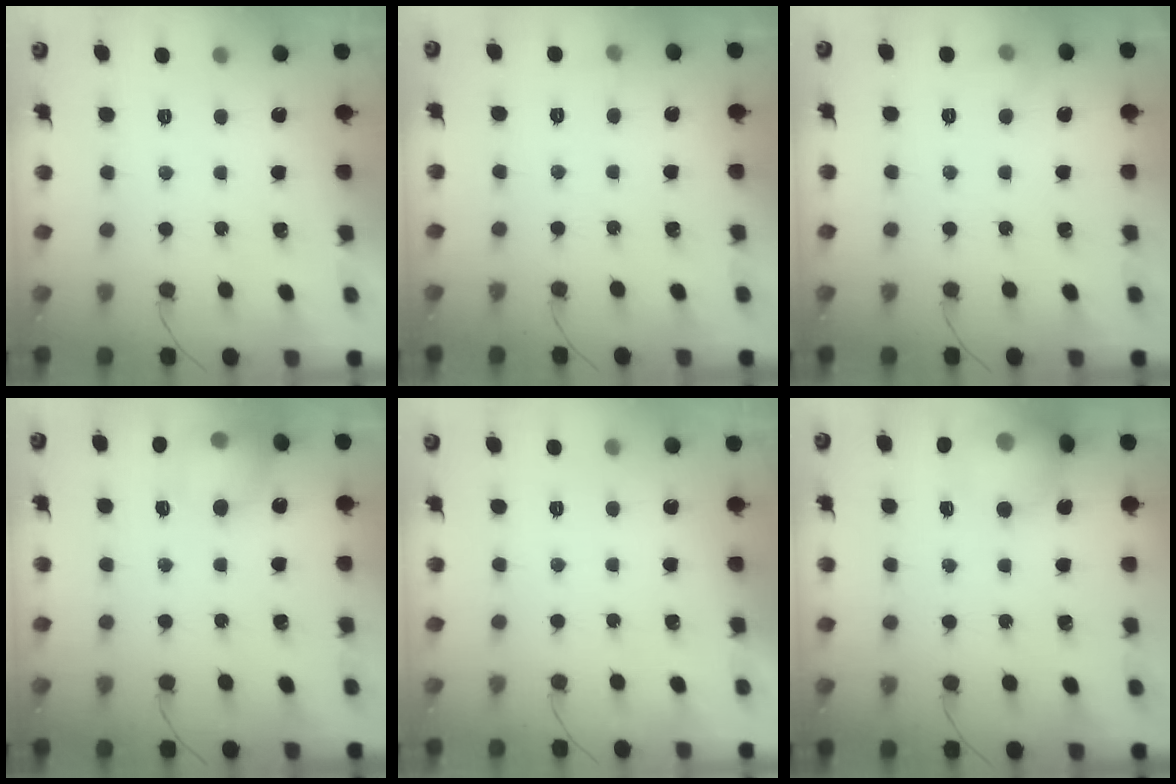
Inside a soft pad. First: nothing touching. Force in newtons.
{"total": 2.6, "press": 2.4, "slide": 1.0}
{"total": 4.9, "press": 4.6, "slide": 1.6}
{"total": 11.9, "press": 11.7, "slide": 1.9}
{"total": 0.0}
{"total": 16.2, "press": 14.7, "slide": 6.6}